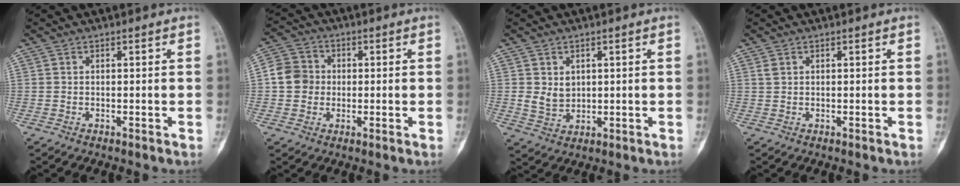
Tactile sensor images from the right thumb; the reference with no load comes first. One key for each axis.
{"total": 6.7, "fx": -0.1, "fy": 6.2, "fz": 2.5, "tx": -0.024, "ty": 0.013, "tz": -0.012}
{"total": 4.1, "fx": 0.9, "fy": 3.3, "fz": 2.2, "tx": -0.024, "ty": -0.011, "tz": 0.027}
{"total": 0.9, "fx": 0.5, "fy": 0.6, "fz": 0.4, "tx": -0.008, "ty": 0.005, "tz": 0.011}